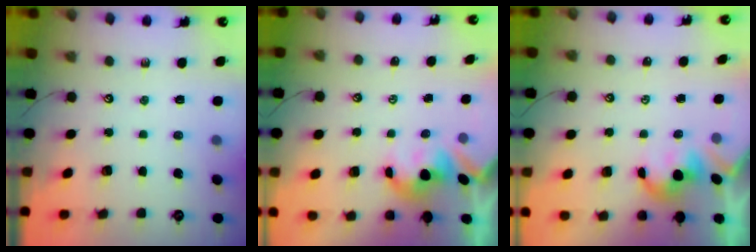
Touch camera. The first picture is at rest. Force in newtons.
{"total": 2.5, "press": 2.5, "slide": 0.2}
{"total": 1.4, "press": 1.3, "slide": 0.3}